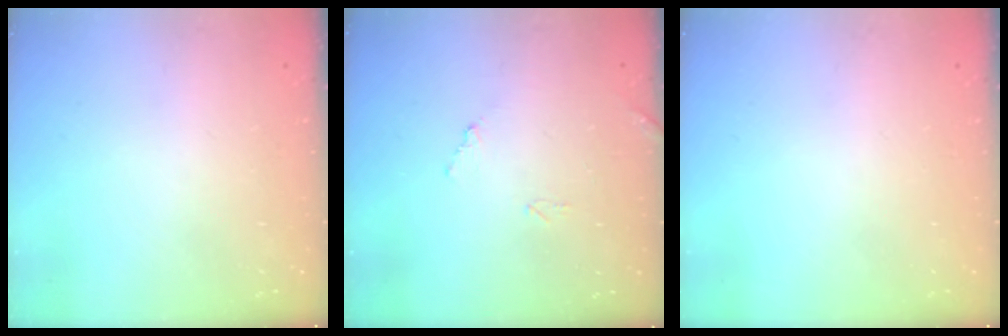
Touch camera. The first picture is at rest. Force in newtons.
{"total": 9.4, "press": 9.4, "slide": 0.4}
{"total": 0.0}